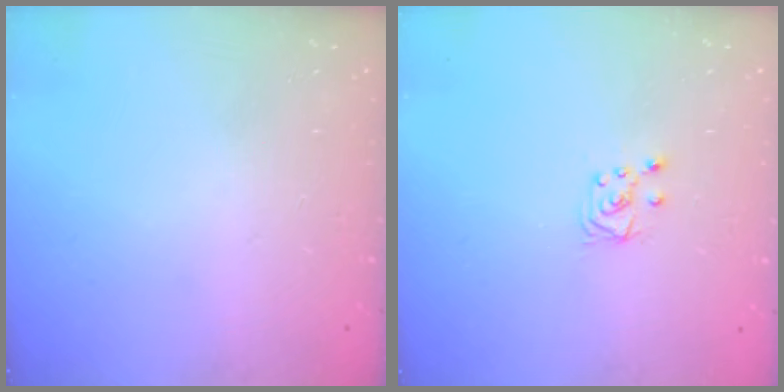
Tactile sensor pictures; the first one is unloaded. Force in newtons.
{"total": 4.5, "press": 4.5, "slide": 0.5}